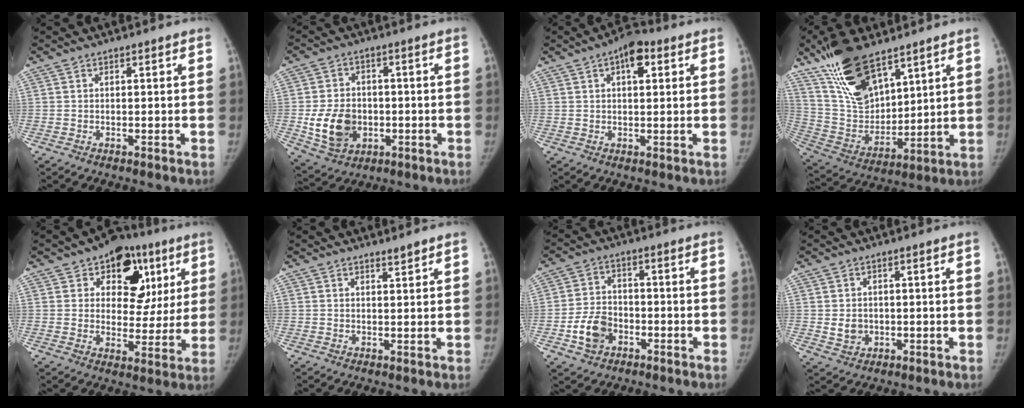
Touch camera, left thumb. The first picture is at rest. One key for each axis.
{"total": 11.0, "fx": -1.8, "fy": 8.6, "fz": 6.6, "tx": -0.092, "ty": 0.001, "tz": -0.022}
{"total": 6.2, "fx": 2.6, "fy": 3.2, "fz": 4.6, "tx": -0.048, "ty": 0.002, "tz": 0.031}
{"total": 18.1, "fx": 12.3, "fy": 7.8, "fz": 10.8, "tx": -0.163, "ty": -0.061, "tz": 0.244}
{"total": 15.6, "fx": 6.7, "fy": 10.9, "fz": 8.8, "tx": -0.046, "ty": -0.008, "tz": 0.090}
{"total": 1.2, "fx": 1.2, "fy": 0.2, "fz": 0.3, "tx": 0.003, "ty": -0.012, "tz": 0.018}
{"total": 7.7, "fx": -3.0, "fy": 5.8, "fz": 4.1, "tx": -0.063, "ty": 0.020, "tz": -0.055}
{"total": 3.6, "fx": -0.1, "fy": 3.1, "fz": 1.8, "tx": -0.017, "ty": 0.000, "tz": 0.006}